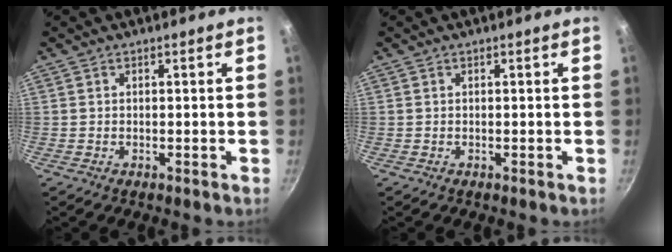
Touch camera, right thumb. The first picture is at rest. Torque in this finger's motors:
{"motor_torque": [-0.01, -0.01, 0.00, 0.00, 0.00]}